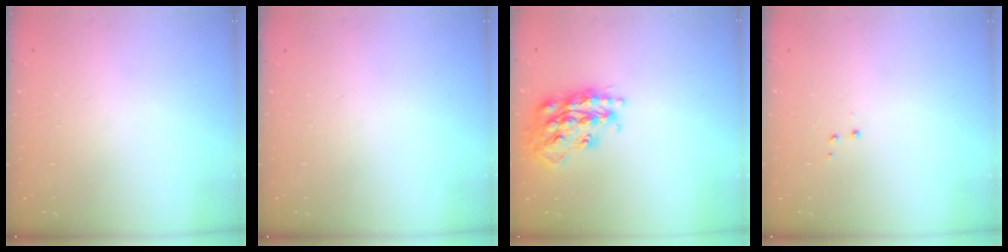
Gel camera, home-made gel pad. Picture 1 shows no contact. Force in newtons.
{"total": 0.0}
{"total": 19.5, "press": 19.4, "slide": 1.3}
{"total": 2.9, "press": 2.8, "slide": 0.7}